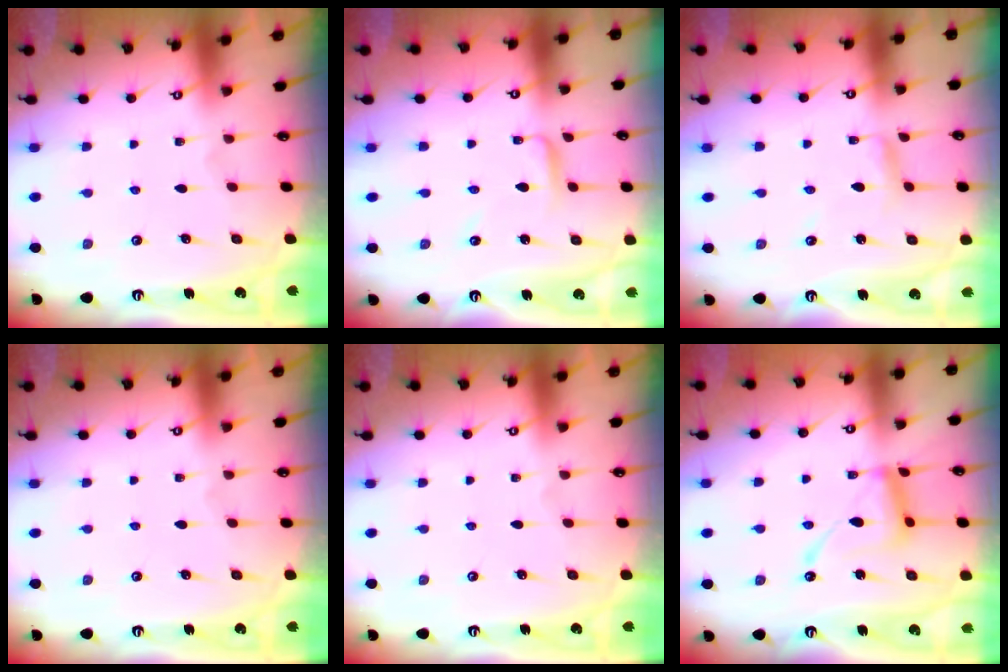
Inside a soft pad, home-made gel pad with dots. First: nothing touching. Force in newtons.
{"total": 3.3, "press": 3.3, "slide": 0.3}
{"total": 2.2, "press": 2.2, "slide": 0.2}
{"total": 0.0}
{"total": 0.0}
{"total": 13.6, "press": 13.6, "slide": 1.2}